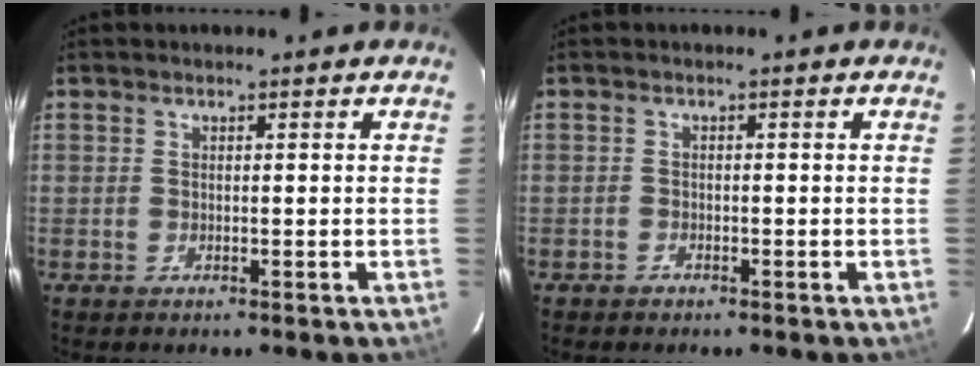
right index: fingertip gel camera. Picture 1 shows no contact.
{"total": 1.0, "force": [-0.9, 0.6, 0.0], "torque": [0.000, 0.004, -0.015]}